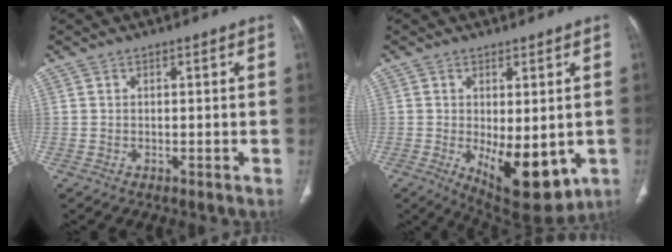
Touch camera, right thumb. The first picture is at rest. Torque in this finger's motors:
{"motor_torque": [-0.58, 0.74, 0.16, -0.02, 0.09]}